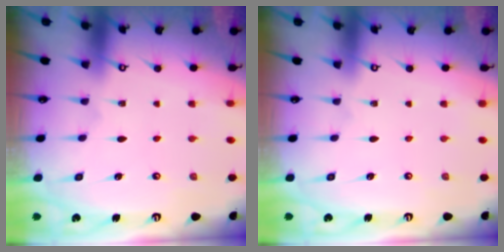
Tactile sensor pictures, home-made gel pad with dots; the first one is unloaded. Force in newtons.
{"total": 0.0}